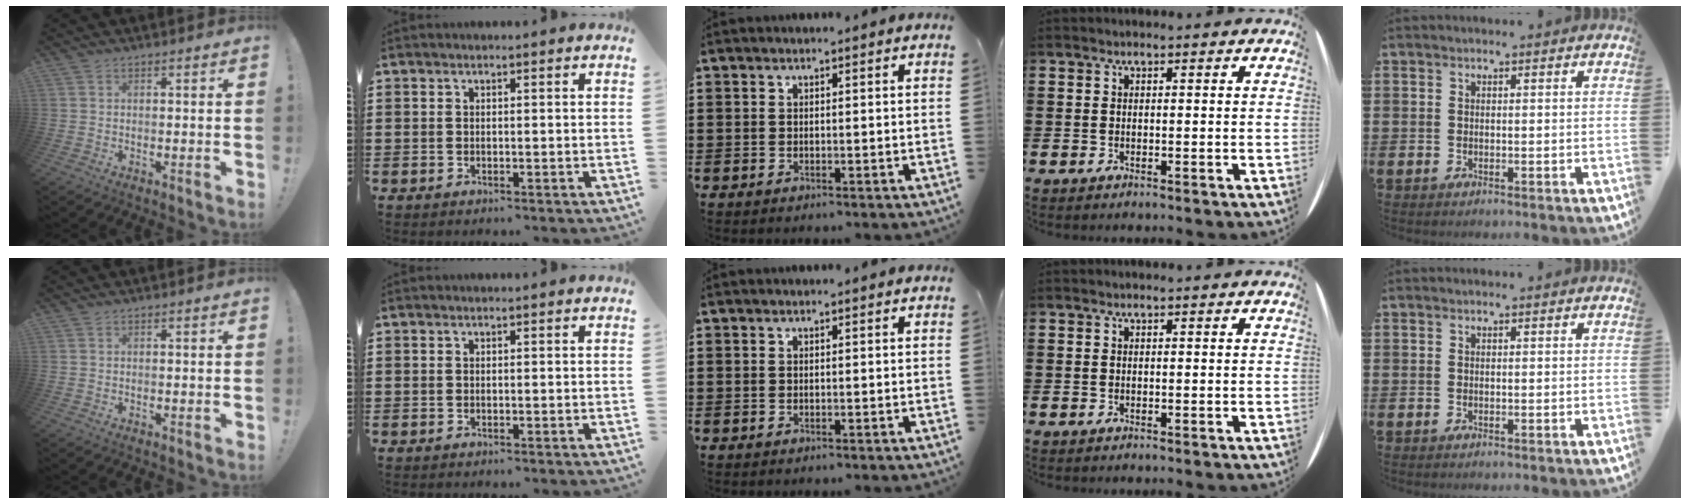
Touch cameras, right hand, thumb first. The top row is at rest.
{}